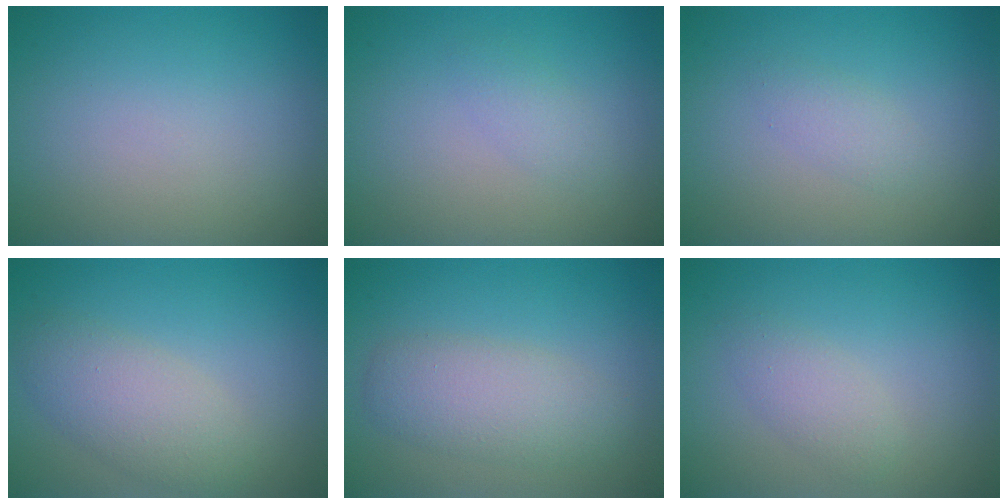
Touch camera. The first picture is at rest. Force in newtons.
{"total": 1.3, "press": 1.3, "slide": 0.0}
{"total": 1.3, "press": 1.3, "slide": 0.1}
{"total": 4.0, "press": 4.0, "slide": 0.0}
{"total": 3.9, "press": 3.9, "slide": 0.1}
{"total": 1.9, "press": 1.9, "slide": 0.1}